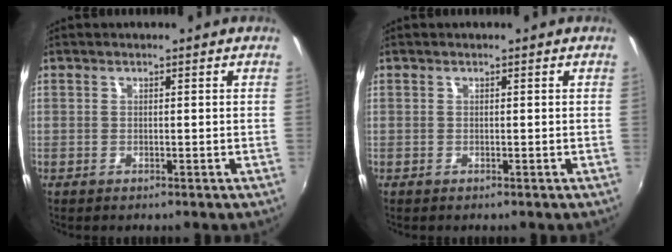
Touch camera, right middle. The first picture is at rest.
{"total": 0.0}